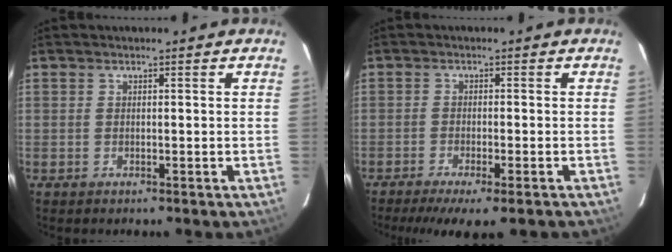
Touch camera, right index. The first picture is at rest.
{"total": 9.3, "force": [-7.1, 1.3, 5.8], "torque": [-0.120, -0.034, -0.111]}